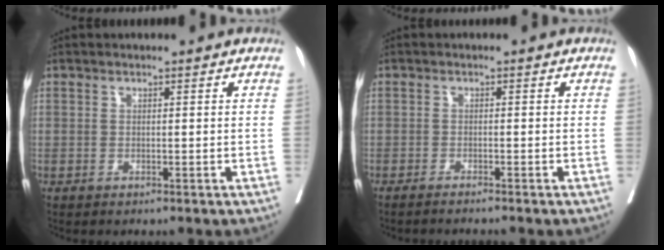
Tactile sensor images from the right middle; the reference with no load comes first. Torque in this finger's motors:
{"motor_torque": [0.55, -0.66, 0.05, 0.00]}